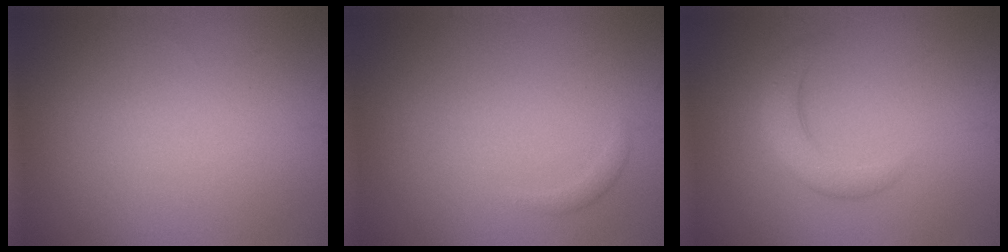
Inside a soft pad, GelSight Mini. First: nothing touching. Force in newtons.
{"total": 0.6, "press": 0.6, "slide": 0.0}
{"total": 3.0, "press": 3.0, "slide": 0.2}